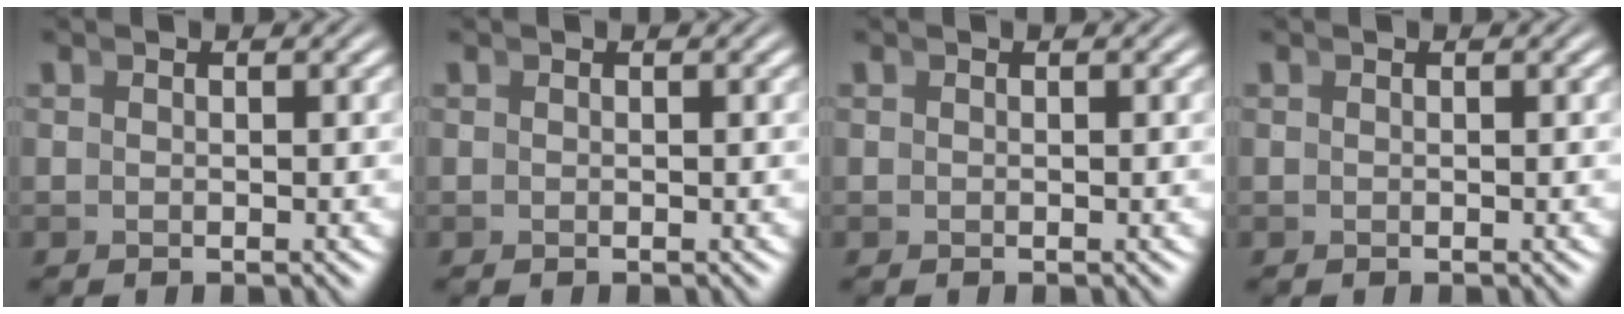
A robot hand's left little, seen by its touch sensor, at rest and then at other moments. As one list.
[{"total": 0.0}, {"total": 0.0}, {"total": 0.0}]